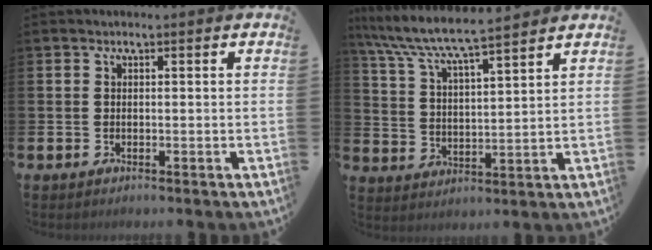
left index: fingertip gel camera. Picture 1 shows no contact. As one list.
[{"total": 7.9, "force": [7.4, 0.5, 2.5], "torque": [-0.080, -0.049, 0.129]}]